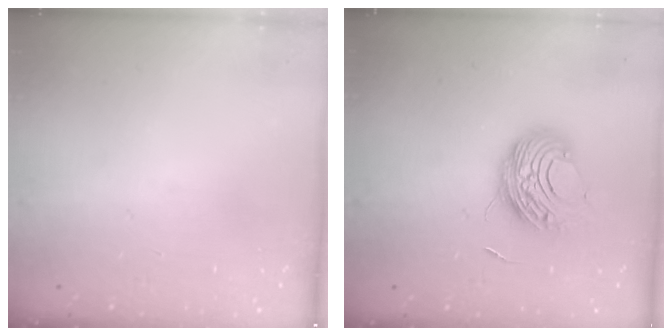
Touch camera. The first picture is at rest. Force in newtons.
{"total": 10.4, "press": 10.3, "slide": 1.0}